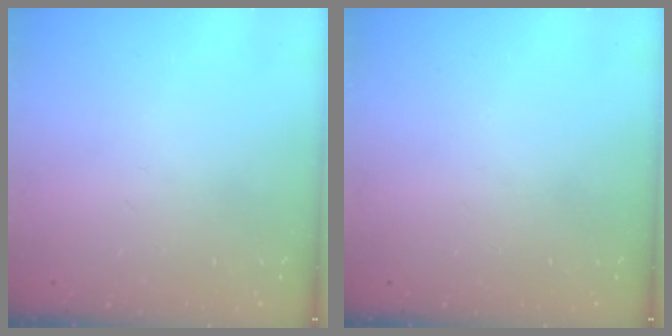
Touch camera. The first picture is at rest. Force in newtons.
{"total": 0.0}